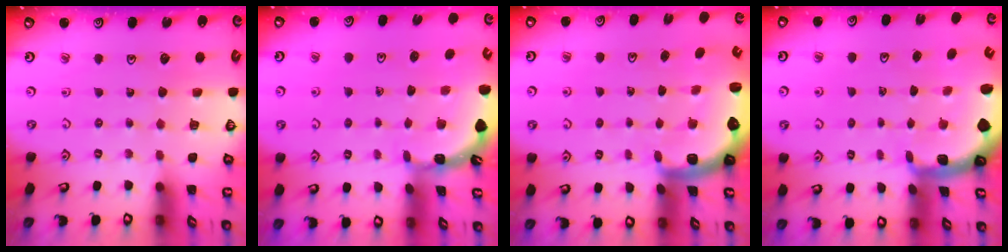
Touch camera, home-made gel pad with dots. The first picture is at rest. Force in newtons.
{"total": 1.6, "press": 1.6, "slide": 0.2}
{"total": 2.8, "press": 2.5, "slide": 1.4}
{"total": 1.9, "press": 1.9, "slide": 0.6}